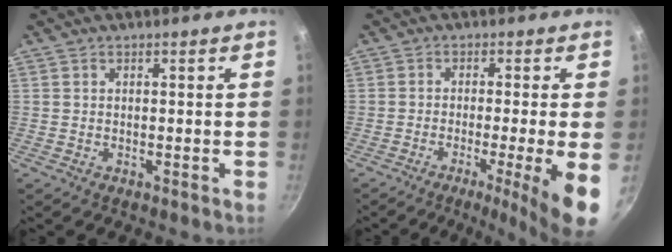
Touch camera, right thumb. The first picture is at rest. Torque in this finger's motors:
{"motor_torque": [0.13, 1.00, 0.20, -0.07, 0.15]}